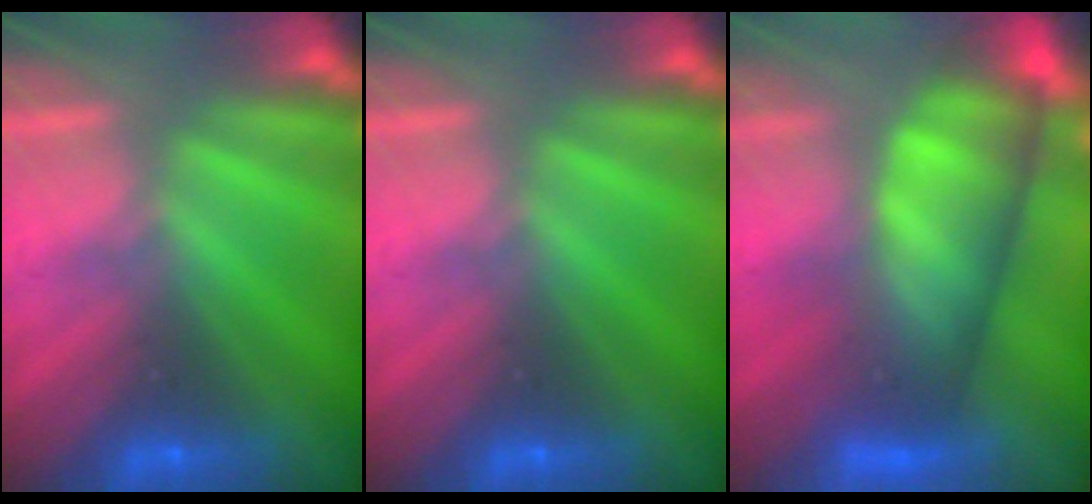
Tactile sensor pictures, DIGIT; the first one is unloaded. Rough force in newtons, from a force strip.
{"total": 0.0}
{"total": 7.4}